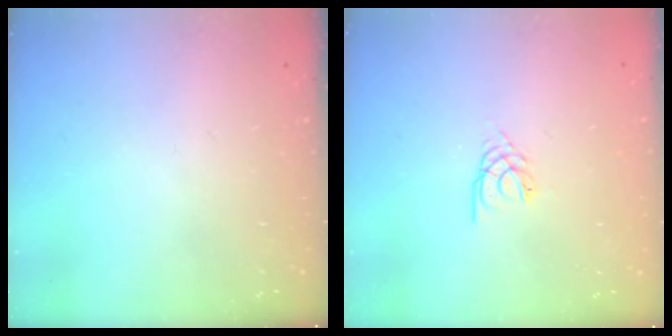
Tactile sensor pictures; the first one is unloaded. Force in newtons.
{"total": 2.2, "press": 2.1, "slide": 0.4}